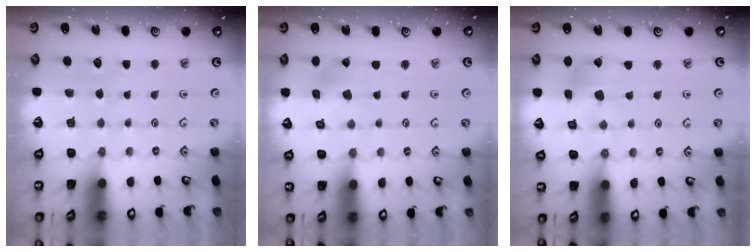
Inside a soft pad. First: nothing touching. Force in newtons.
{"total": 1.4, "press": 1.4, "slide": 0.1}
{"total": 5.1, "press": 5.1, "slide": 0.4}